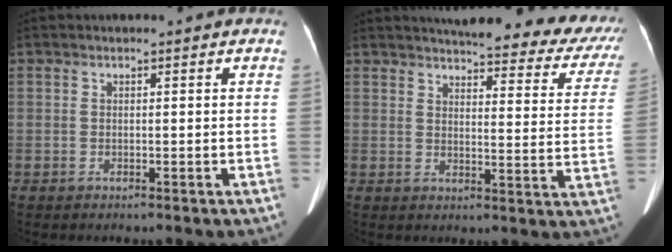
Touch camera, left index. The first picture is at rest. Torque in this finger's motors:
{"motor_torque": [0.14, -0.77, 0.06, 0.06]}